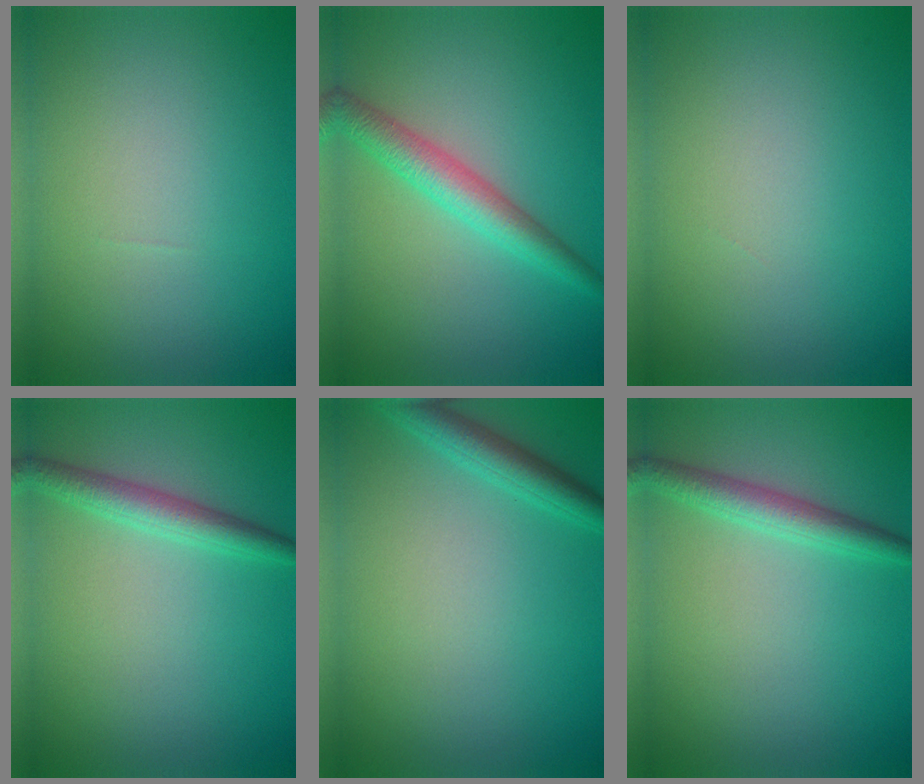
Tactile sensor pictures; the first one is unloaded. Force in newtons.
{"total": 3.6, "press": 3.6, "slide": 0.1}
{"total": 0.0}
{"total": 2.7, "press": 2.7, "slide": 0.1}
{"total": 2.7, "press": 2.7, "slide": 0.2}
{"total": 2.7, "press": 2.7, "slide": 0.1}